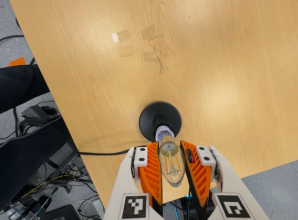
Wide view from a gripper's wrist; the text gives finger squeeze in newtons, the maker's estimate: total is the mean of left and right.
{"total": 20.5, "left": 21.7, "right": 19.4}